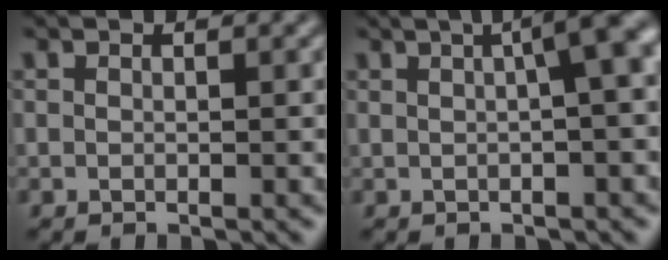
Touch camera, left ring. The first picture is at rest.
{"total": 6.1, "force": [1.6, 1.8, 5.6], "torque": [-0.047, 0.026, 0.021]}